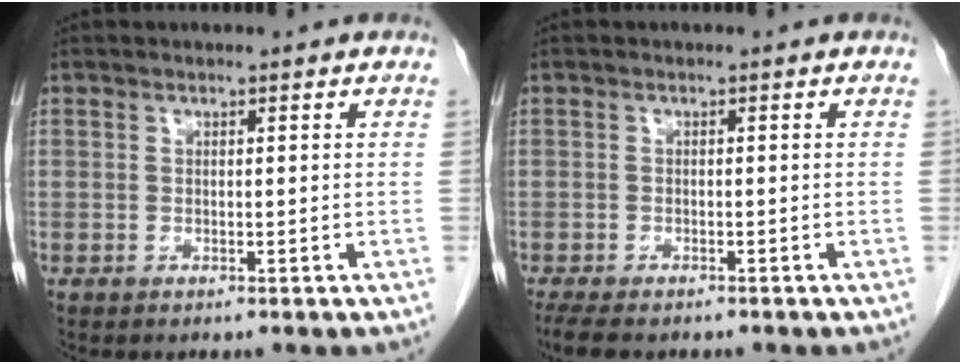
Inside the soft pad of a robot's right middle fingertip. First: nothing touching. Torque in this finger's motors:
{"motor_torque": [0.38, -0.23, 0.03, 0.03]}